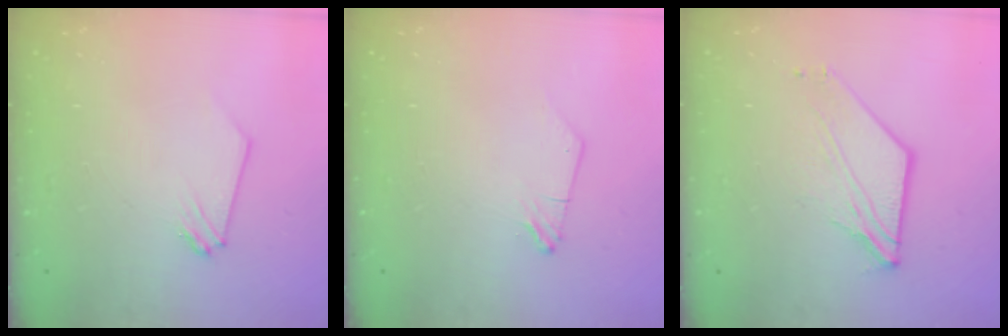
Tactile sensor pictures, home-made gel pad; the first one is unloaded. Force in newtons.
{"total": 0.0}
{"total": 6.0, "press": 6.0, "slide": 0.7}